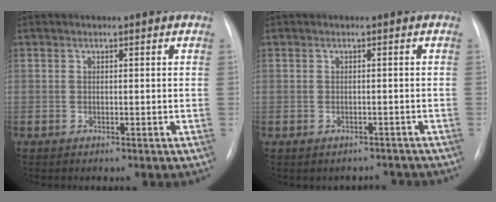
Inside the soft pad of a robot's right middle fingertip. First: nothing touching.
{"total": 2.4, "force": [-2.0, 1.3, -0.2], "torque": [0.002, 0.012, -0.025]}